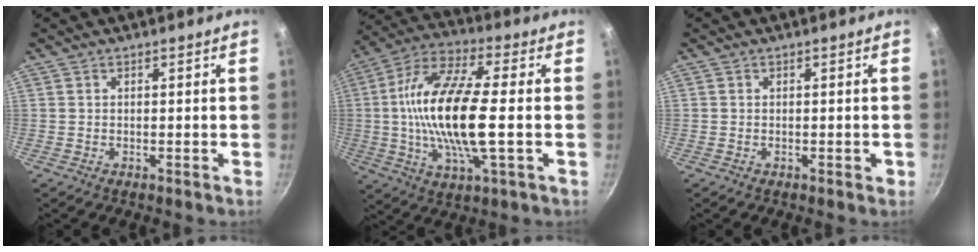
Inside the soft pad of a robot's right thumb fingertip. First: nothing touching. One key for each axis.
{"total": 19.1, "fx": -0.6, "fy": 6.2, "fz": 18.0, "tx": -0.353, "ty": 0.018, "tz": -0.024}
{"total": 0.9, "fx": -0.3, "fy": 0.7, "fz": 0.6, "tx": 0.000, "ty": 0.004, "tz": -0.006}